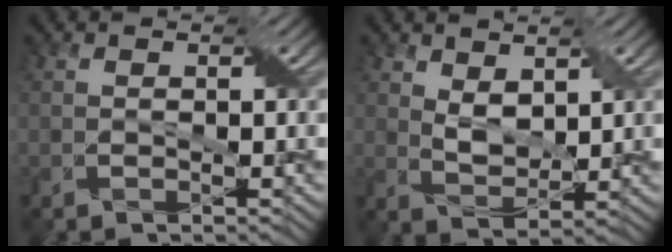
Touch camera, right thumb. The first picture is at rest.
{"total": 3.8, "force": [2.1, 2.1, 2.5], "torque": [-0.058, -0.006, 0.042]}